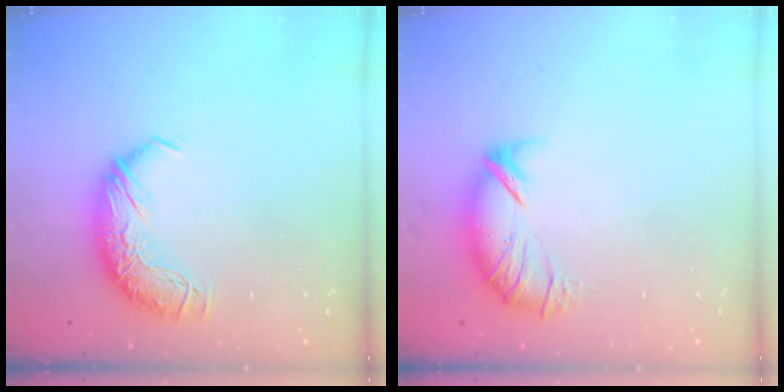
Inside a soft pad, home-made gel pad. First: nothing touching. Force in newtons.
{"total": 3.6, "press": 3.1, "slide": 1.8}